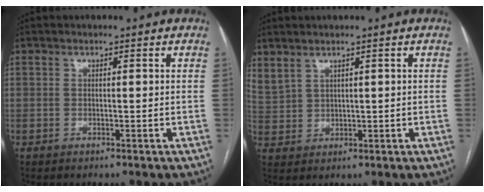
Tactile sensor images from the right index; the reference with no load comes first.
{"total": 5.1, "force": [3.7, 2.6, 2.4], "torque": [-0.063, 0.007, 0.093]}